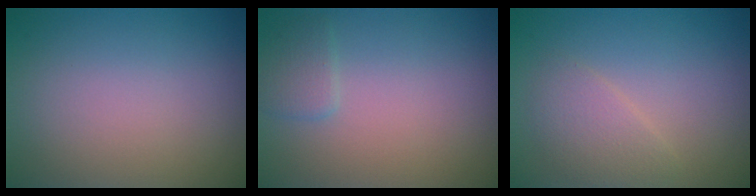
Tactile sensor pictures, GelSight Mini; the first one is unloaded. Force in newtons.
{"total": 1.4, "press": 1.4, "slide": 0.1}
{"total": 2.2, "press": 2.2, "slide": 0.1}